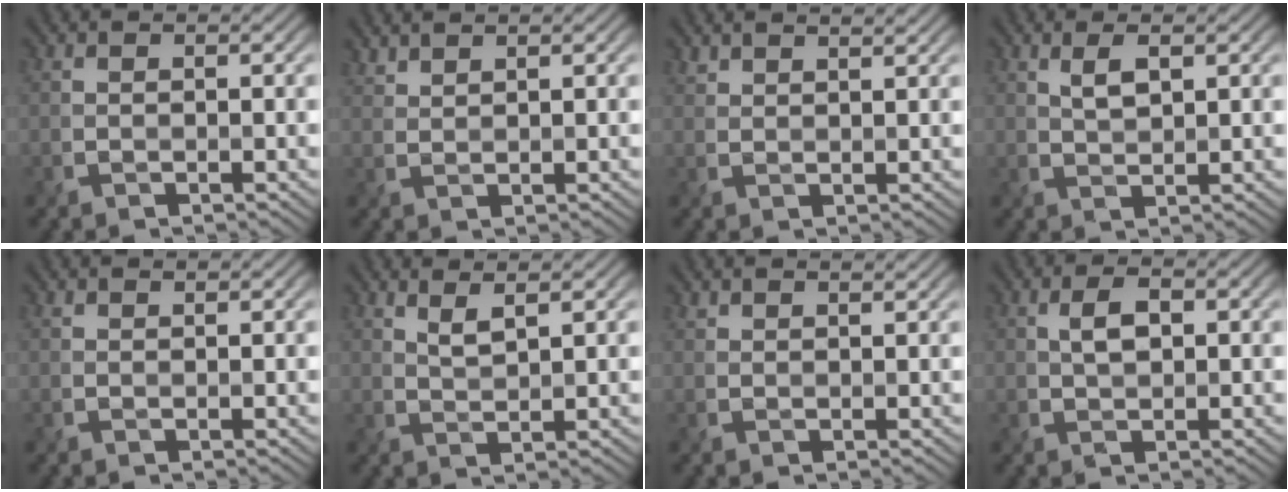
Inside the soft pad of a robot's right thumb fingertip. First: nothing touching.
{"total": 1.9, "force": [1.8, 0.3, 0.6], "torque": [-0.015, 0.000, 0.040]}
{"total": 2.4, "force": [2.3, 0.3, 0.7], "torque": [-0.016, -0.001, 0.041]}
{"total": 2.6, "force": [1.2, 0.9, 2.1], "torque": [-0.045, -0.002, 0.026]}
{"total": 0.7, "force": [0.7, 0.1, 0.2], "torque": [-0.011, 0.000, 0.017]}
{"total": 2.6, "force": [1.9, 0.3, 1.7], "torque": [-0.035, -0.003, 0.045]}
{"total": 1.6, "force": [1.5, 0.2, 0.4], "torque": [-0.016, -0.001, 0.030]}
{"total": 2.8, "force": [0.5, 1.4, 2.4], "torque": [-0.047, 0.002, 0.010]}